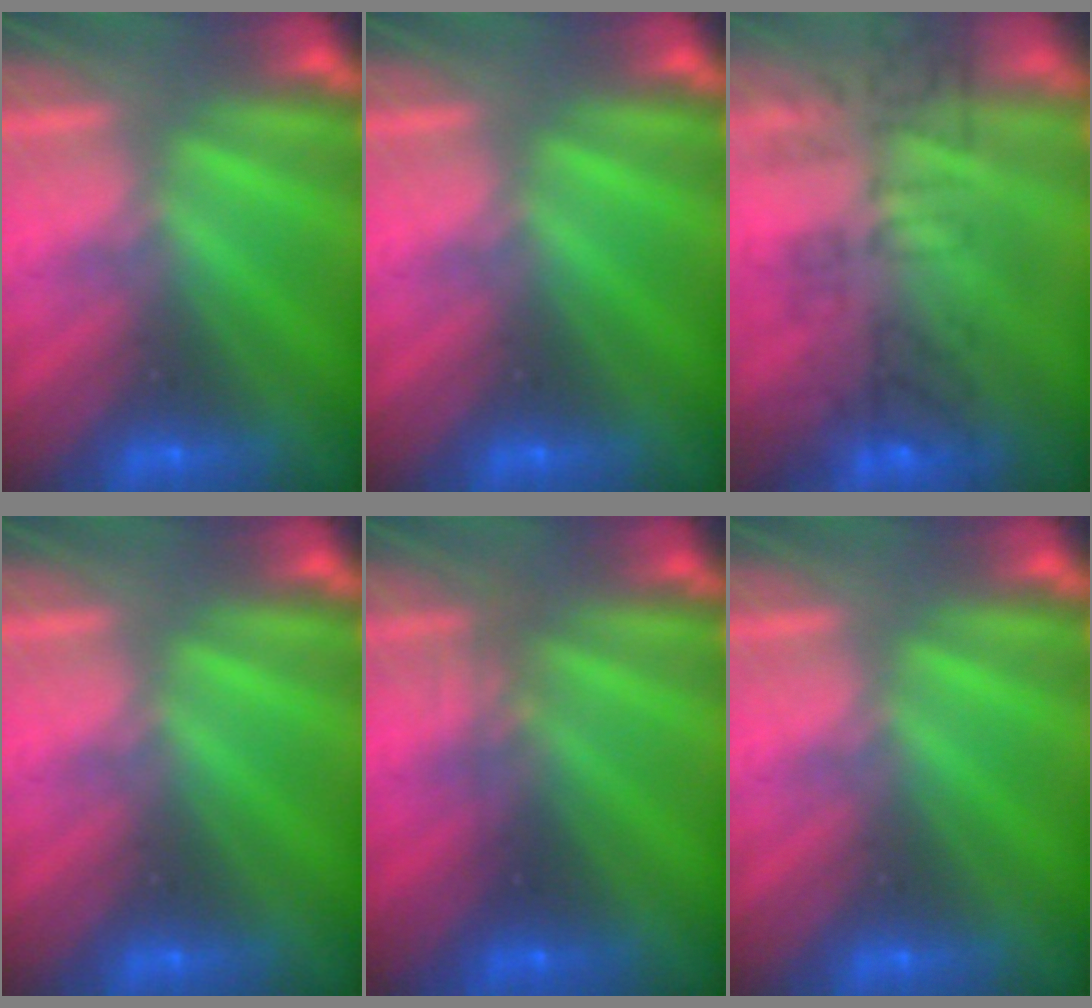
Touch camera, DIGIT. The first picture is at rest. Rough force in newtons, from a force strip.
{"total": 0.0}
{"total": 8.9}
{"total": 0.0}
{"total": 2.3}
{"total": 0.0}